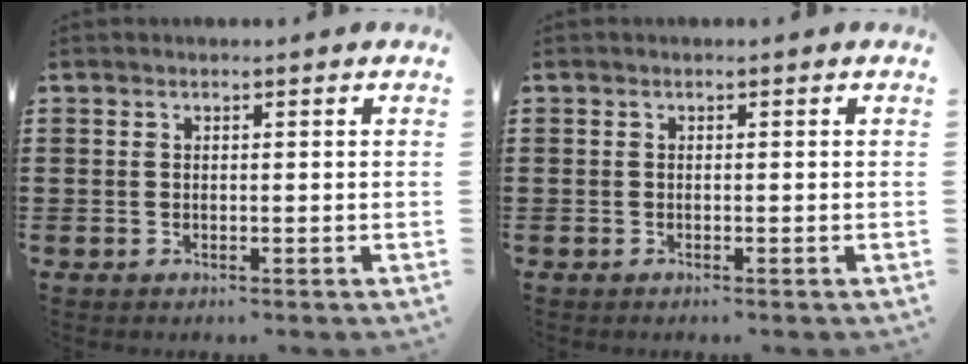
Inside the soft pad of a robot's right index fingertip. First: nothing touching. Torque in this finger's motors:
{"motor_torque": [-0.90, 1.25, -0.17, 0.00]}